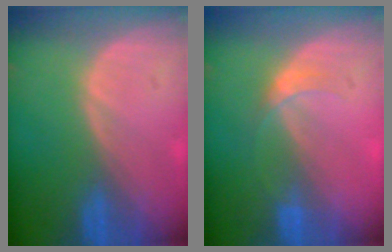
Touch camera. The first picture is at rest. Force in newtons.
{"total": 2.1, "press": 2.1, "slide": 0.2}